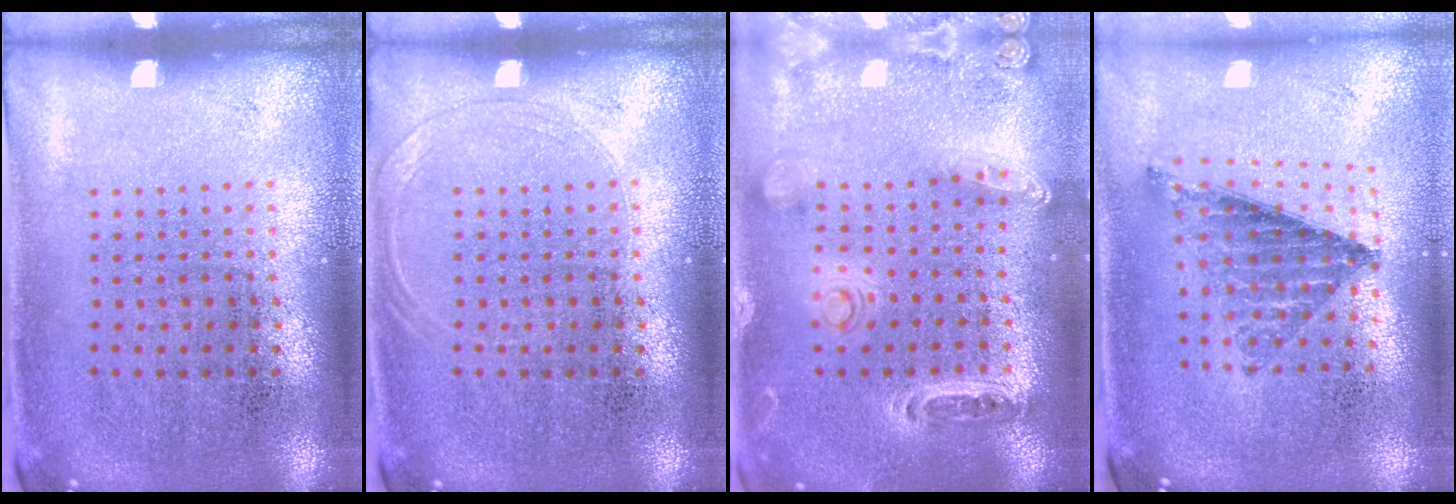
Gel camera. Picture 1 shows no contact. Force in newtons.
{"total": 1.1, "press": 1.0, "slide": 0.3}
{"total": 1.2, "press": 1.2, "slide": 0.3}
{"total": 0.9, "press": 0.9, "slide": 0.0}